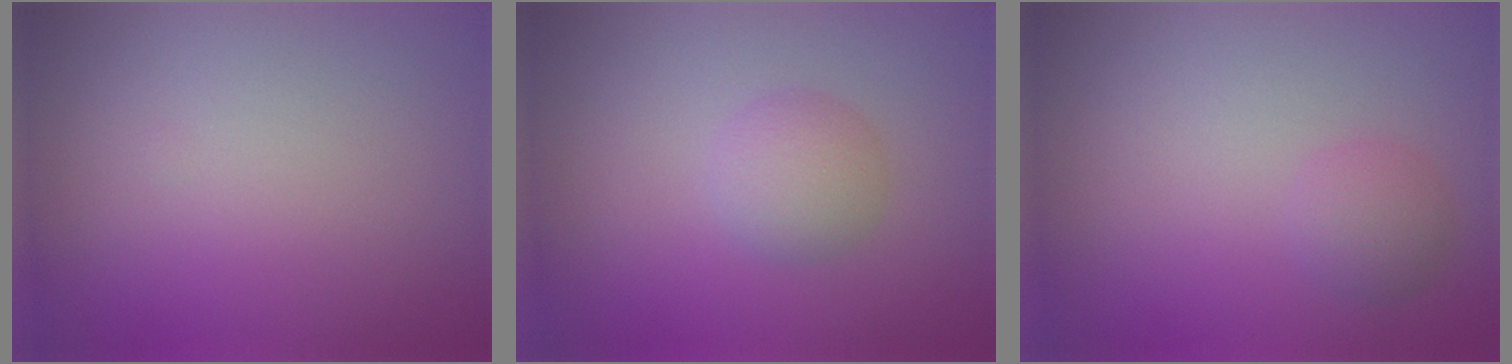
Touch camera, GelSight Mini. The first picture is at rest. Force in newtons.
{"total": 2.5, "press": 2.5, "slide": 0.0}
{"total": 1.8, "press": 1.8, "slide": 0.1}